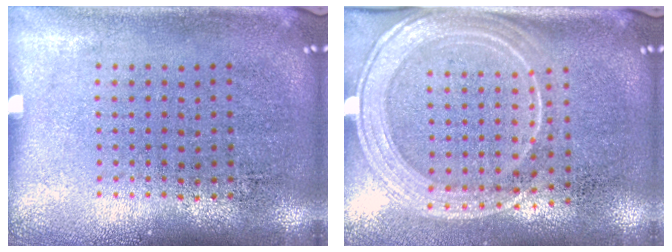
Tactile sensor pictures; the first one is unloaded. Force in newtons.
{"total": 2.1, "press": 1.8, "slide": 1.1}